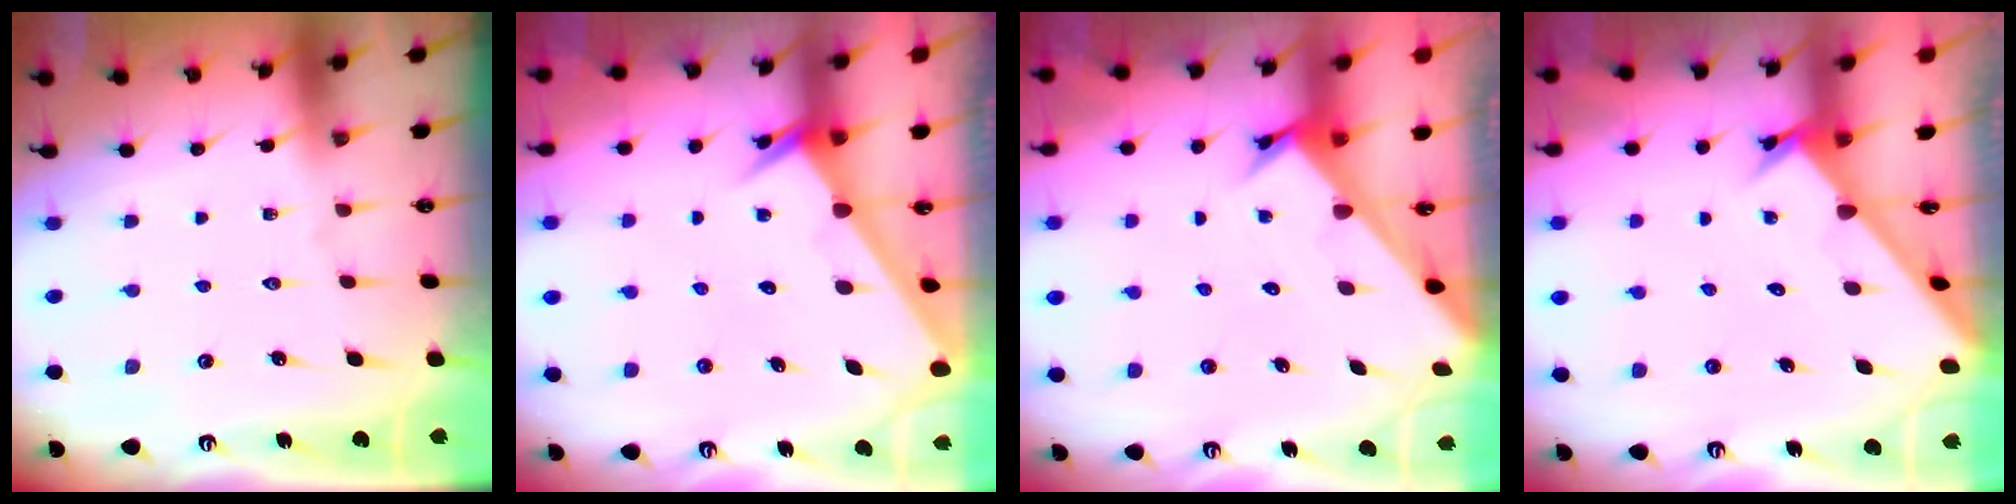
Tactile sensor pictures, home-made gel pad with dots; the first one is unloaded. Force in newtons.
{"total": 2.3, "press": 2.3, "slide": 0.1}
{"total": 2.5, "press": 2.5, "slide": 0.2}
{"total": 2.2, "press": 2.2, "slide": 0.1}